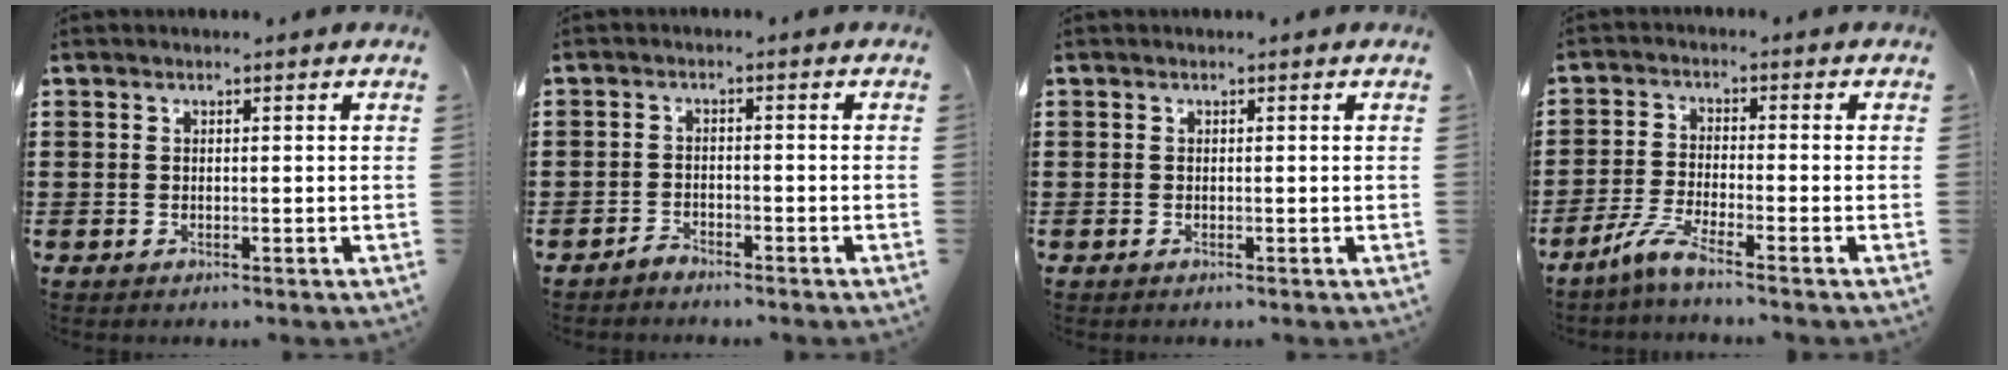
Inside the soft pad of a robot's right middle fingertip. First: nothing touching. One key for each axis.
{"total": 1.8, "fx": -1.7, "fy": 0.4, "fz": 0.2, "tx": -0.010, "ty": 0.001, "tz": -0.036}
{"total": 0.0}
{"total": 4.6, "fx": -3.6, "fy": 0.1, "fz": 2.9, "tx": -0.076, "ty": -0.013, "tz": -0.073}